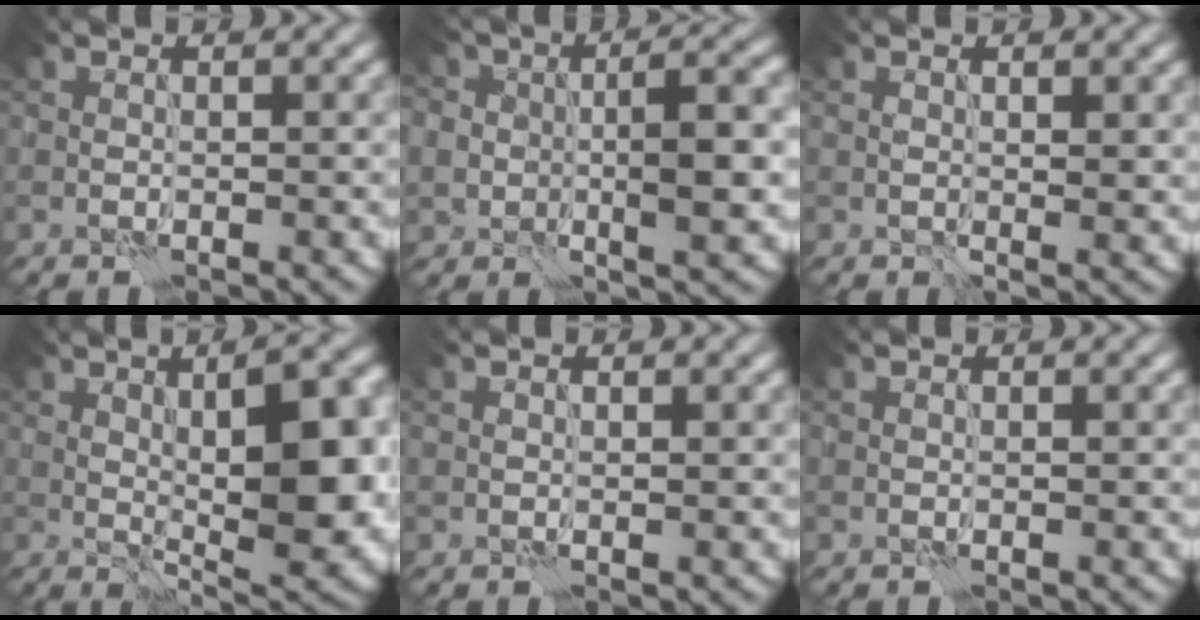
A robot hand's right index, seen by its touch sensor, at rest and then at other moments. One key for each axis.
{"total": 7.4, "fx": -0.9, "fy": 4.4, "fz": 5.9, "tx": -0.096, "ty": -0.001, "tz": -0.019}
{"total": 1.8, "fx": 0.3, "fy": 0.6, "fz": 1.7, "tx": -0.025, "ty": -0.005, "tz": 0.007}
{"total": 13.3, "fx": 1.2, "fy": 4.8, "fz": 12.3, "tx": -0.161, "ty": 0.004, "tz": 0.024}
{"total": 0.0}
{"total": 0.0}